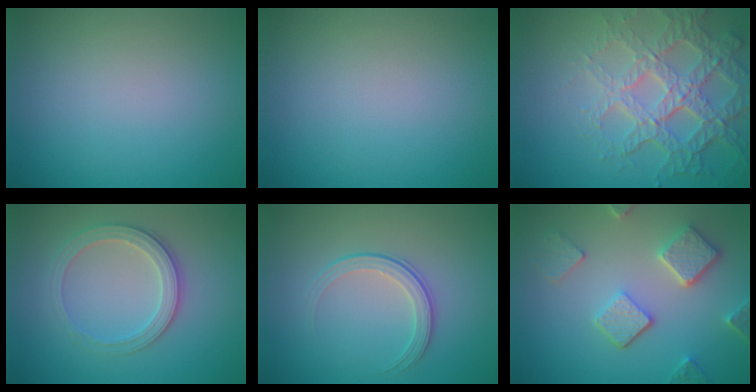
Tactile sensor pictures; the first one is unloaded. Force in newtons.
{"total": 0.0}
{"total": 7.3, "press": 5.2, "slide": 5.2}
{"total": 2.9, "press": 2.8, "slide": 0.7}
{"total": 2.1, "press": 1.5, "slide": 1.5}
{"total": 5.0, "press": 3.9, "slide": 3.2}